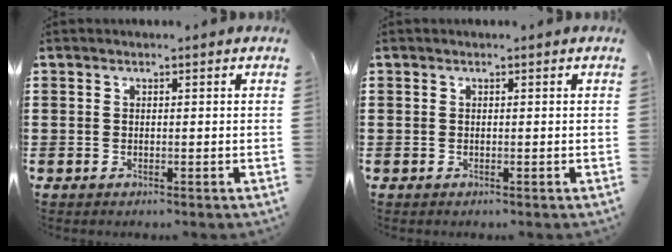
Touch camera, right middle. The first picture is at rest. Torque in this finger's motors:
{"motor_torque": [0.55, 0.48, -0.02, 0.01]}